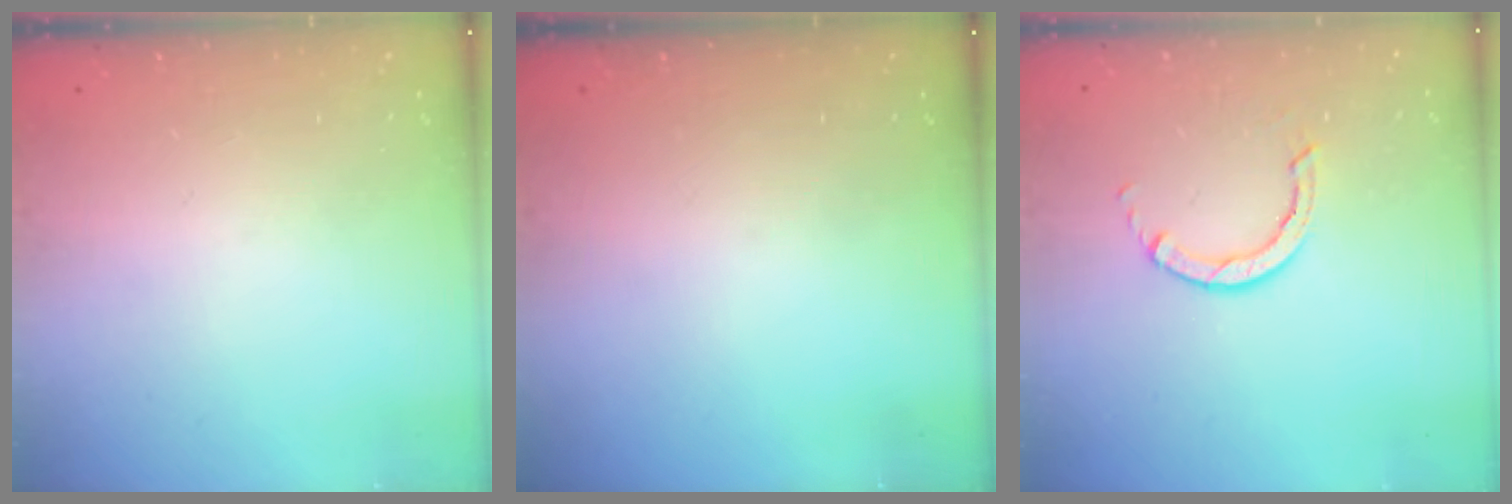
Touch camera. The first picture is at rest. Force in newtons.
{"total": 0.0}
{"total": 2.8, "press": 2.8, "slide": 0.3}